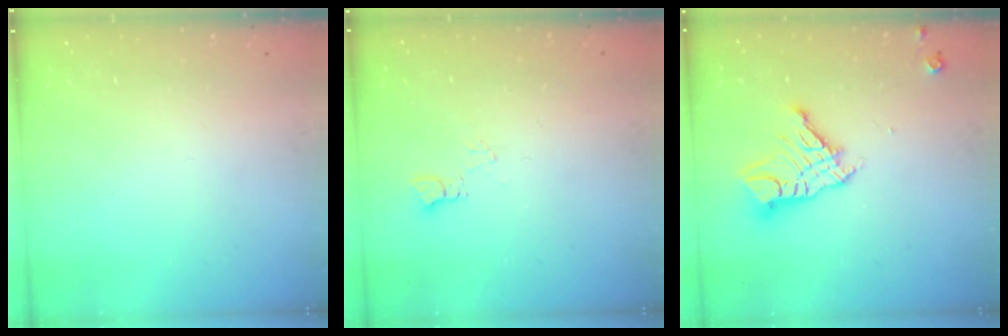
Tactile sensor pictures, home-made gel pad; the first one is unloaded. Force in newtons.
{"total": 5.1, "press": 5.0, "slide": 0.7}
{"total": 11.7, "press": 11.6, "slide": 1.2}